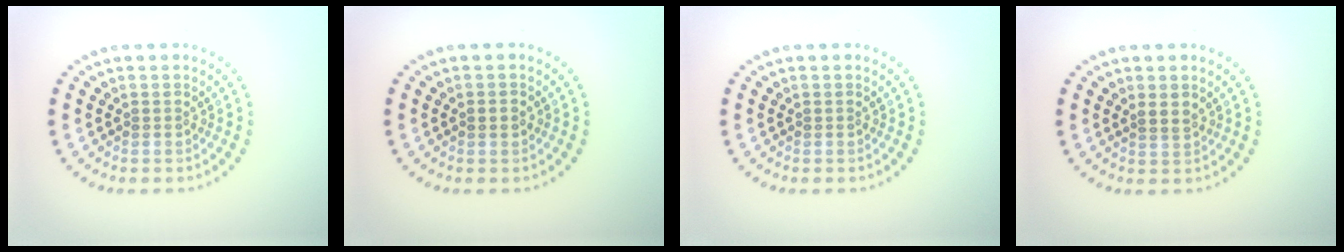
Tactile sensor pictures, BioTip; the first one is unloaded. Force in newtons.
{"total": 1.2, "press": 1.2, "slide": 0.2}
{"total": 0.0}
{"total": 1.2, "press": 1.1, "slide": 0.5}